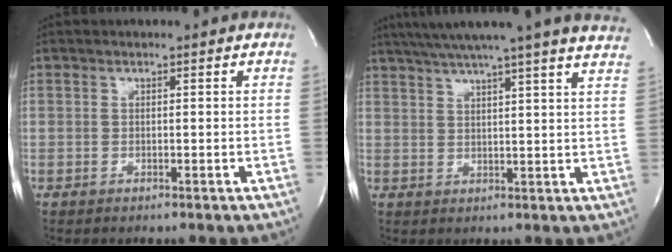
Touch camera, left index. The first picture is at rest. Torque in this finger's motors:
{"motor_torque": [0.52, -0.54, 0.59, 0.12]}